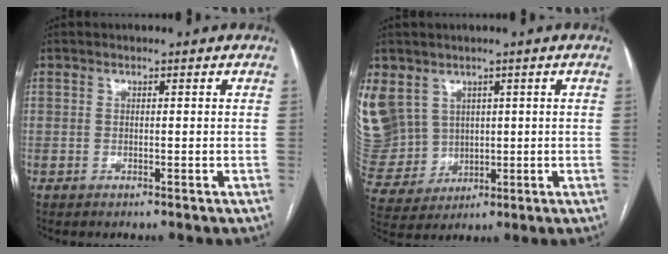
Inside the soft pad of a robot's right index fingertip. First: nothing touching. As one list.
[{"total": 18.8, "force": [5.4, 16.6, 6.8], "torque": [-0.237, 0.054, 0.132]}]